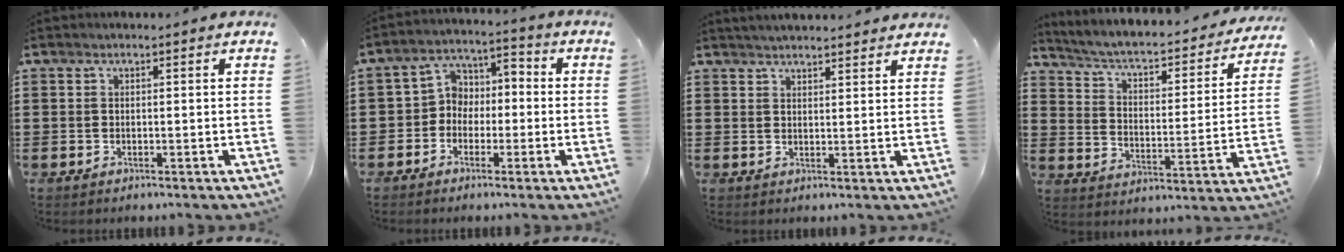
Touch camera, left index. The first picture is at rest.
{"total": 4.7, "force": [-2.4, 4.0, 1.0], "torque": [-0.041, 0.007, -0.057]}
{"total": 2.6, "force": [2.6, -0.1, 0.2], "torque": [-0.011, -0.005, 0.049]}
{"total": 3.6, "force": [2.8, 0.8, 2.1], "torque": [-0.057, -0.029, 0.036]}